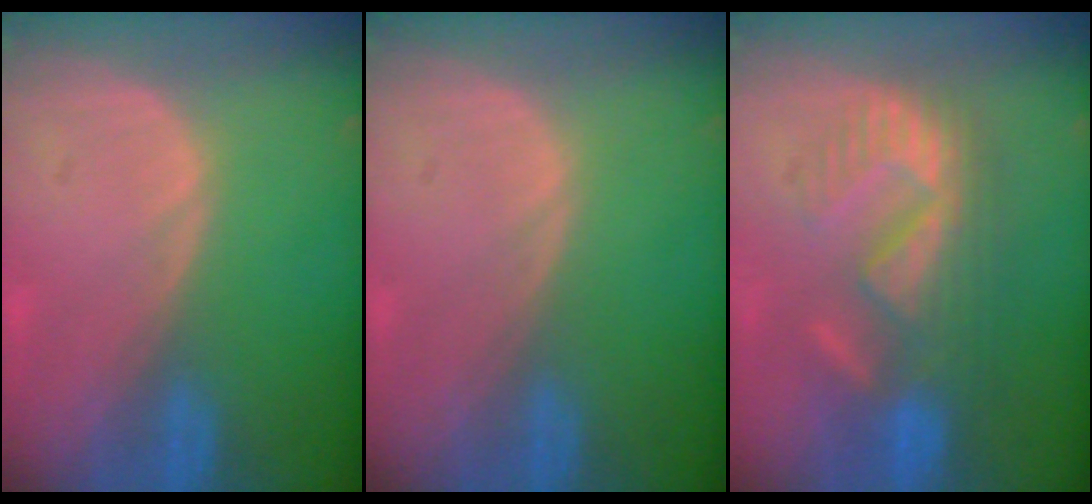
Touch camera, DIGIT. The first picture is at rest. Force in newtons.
{"total": 0.0}
{"total": 9.2, "press": 8.9, "slide": 2.3}